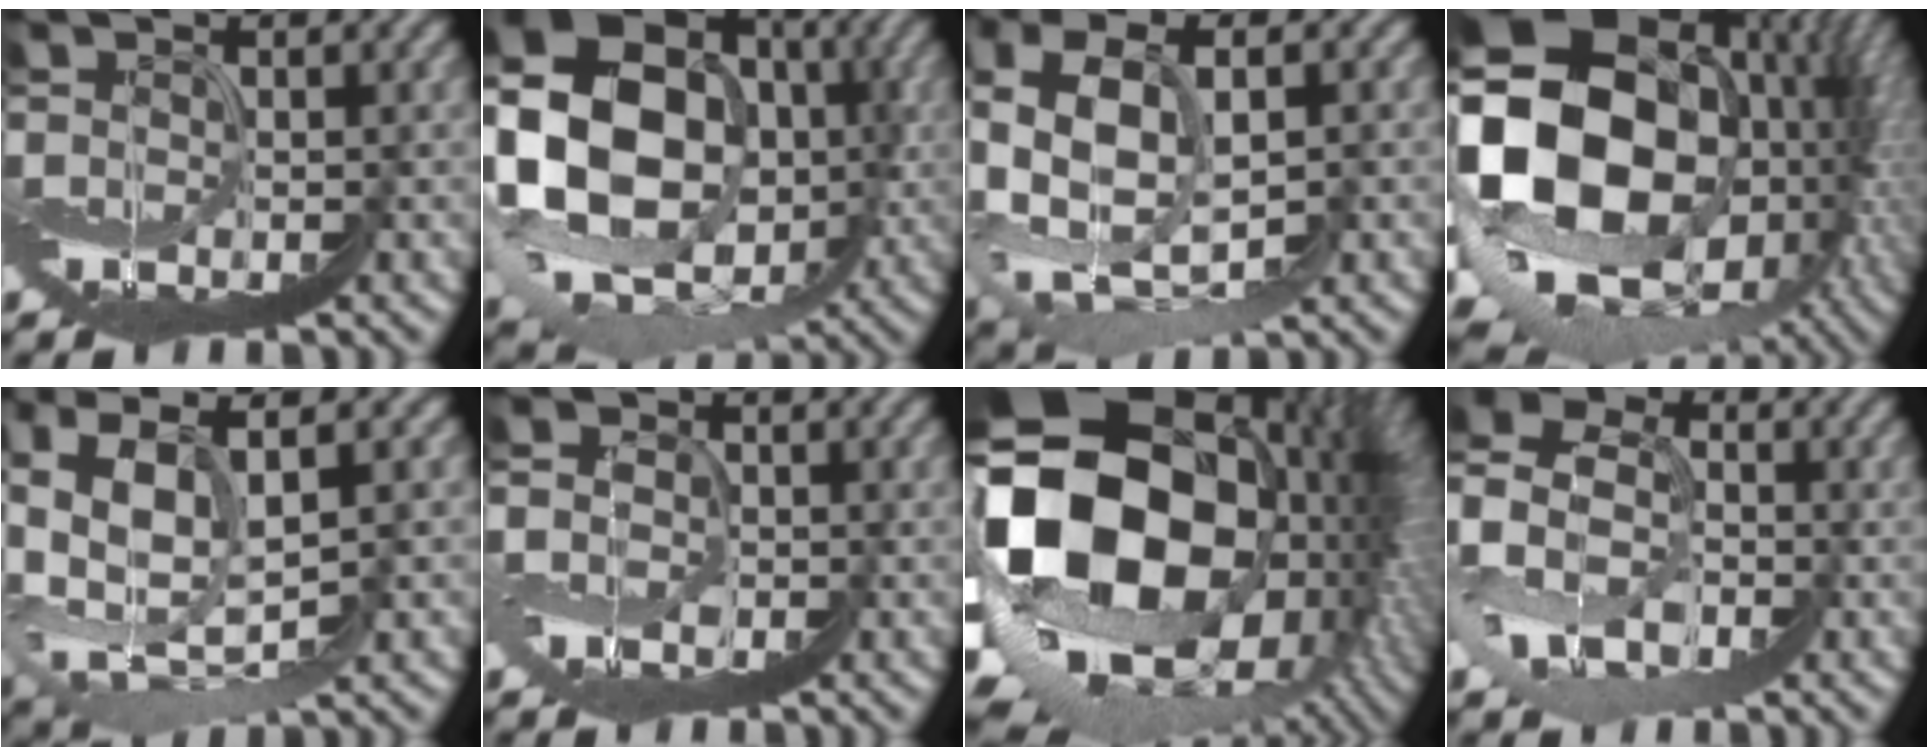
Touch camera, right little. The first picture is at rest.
{"total": 12.9, "force": [0.3, 10.5, 7.5], "torque": [-0.158, 0.012, 0.015]}
{"total": 7.0, "force": [-0.8, 4.2, 5.6], "torque": [-0.142, 0.009, -0.008]}
{"total": 14.8, "force": [0.1, 11.9, 8.7], "torque": [-0.202, 0.008, 0.018]}
{"total": 8.4, "force": [1.6, 4.3, 7.1], "torque": [-0.155, 0.004, 0.049]}
{"total": 3.4, "force": [-1.1, 2.8, 1.7], "torque": [-0.003, 0.017, -0.056]}
{"total": 16.6, "force": [-1.5, 12.5, 10.8], "torque": [-0.194, -0.002, -0.040]}
{"total": 8.0, "force": [-3.1, 6.2, 3.9], "torque": [-0.100, 0.002, -0.082]}